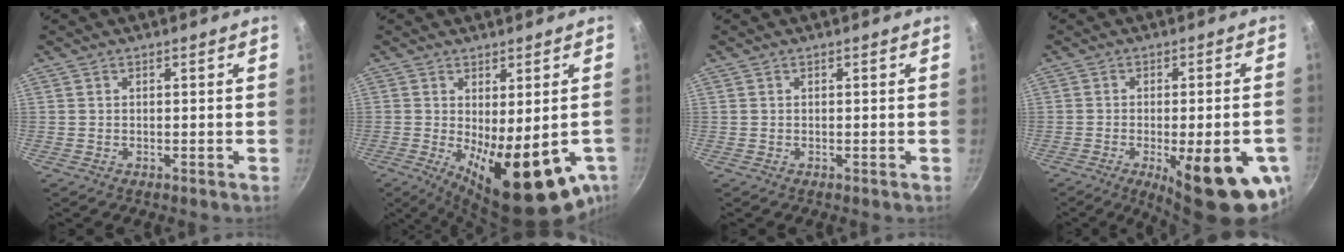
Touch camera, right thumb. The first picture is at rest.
{"total": 19.0, "force": [-5.3, 6.9, 16.9], "torque": [-0.215, -0.029, -0.053]}
{"total": 0.0}
{"total": 17.5, "force": [-6.6, 5.1, 15.4], "torque": [-0.175, 0.008, -0.079]}